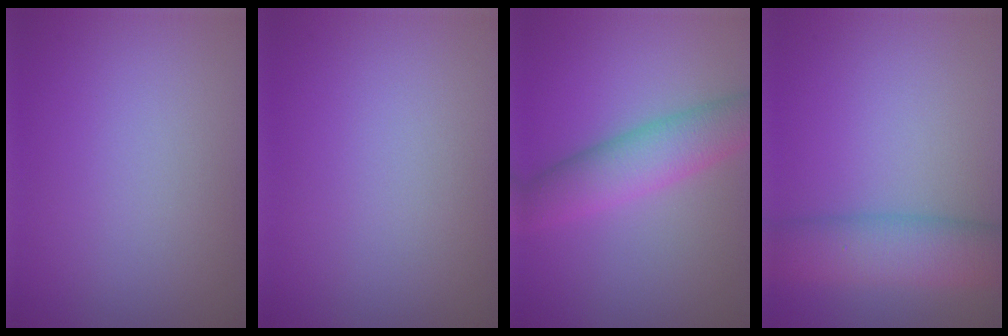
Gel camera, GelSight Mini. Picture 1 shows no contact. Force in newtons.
{"total": 0.0}
{"total": 5.0, "press": 5.0, "slide": 0.1}
{"total": 5.9, "press": 5.9, "slide": 0.2}